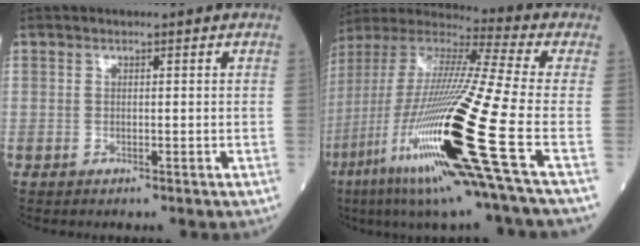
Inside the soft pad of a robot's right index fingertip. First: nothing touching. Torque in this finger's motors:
{"motor_torque": [2.14, 0.00, 1.06, 0.22]}